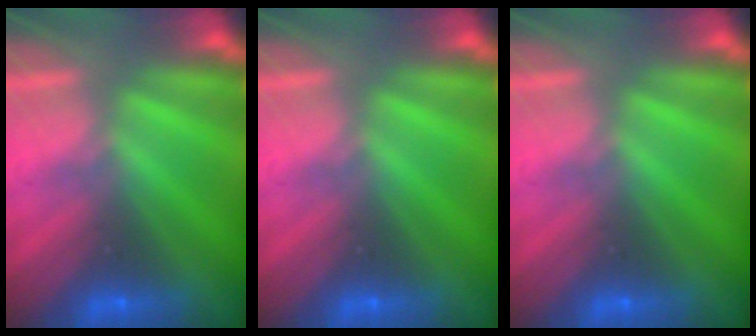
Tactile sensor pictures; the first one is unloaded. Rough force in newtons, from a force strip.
{"total": 0.0}
{"total": 0.0}